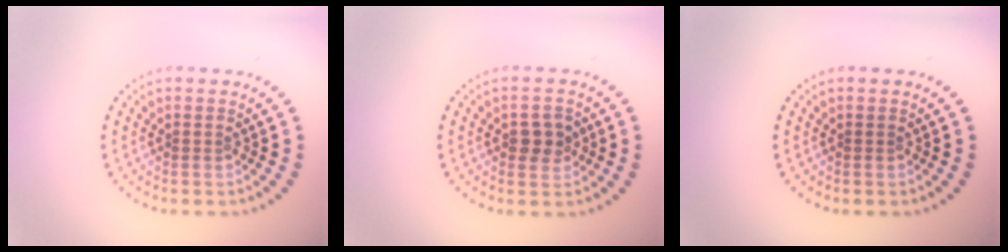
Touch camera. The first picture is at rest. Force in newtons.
{"total": 2.3, "press": 2.3, "slide": 0.1}
{"total": 0.0}